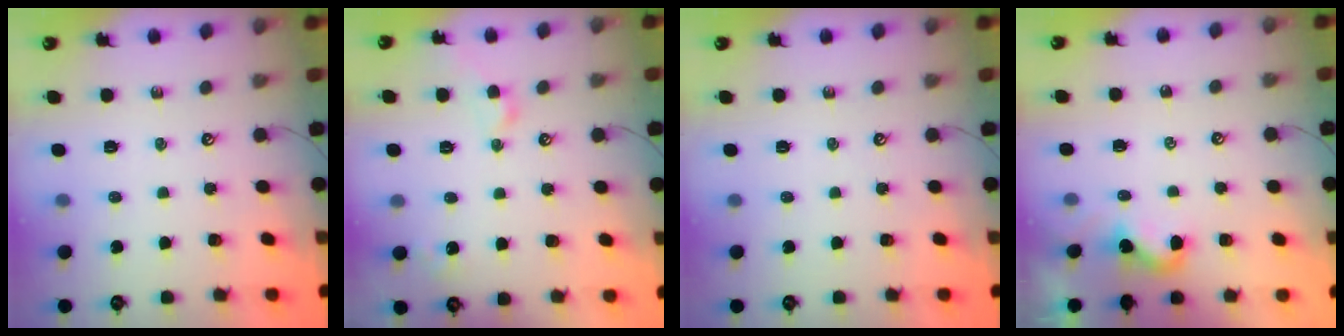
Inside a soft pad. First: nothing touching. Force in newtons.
{"total": 3.9, "press": 3.8, "slide": 0.7}
{"total": 0.0}
{"total": 2.9, "press": 2.9, "slide": 0.4}